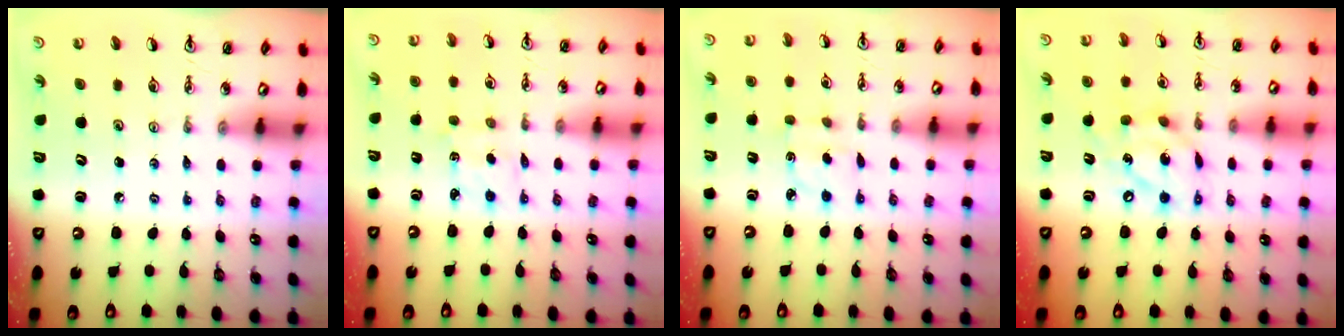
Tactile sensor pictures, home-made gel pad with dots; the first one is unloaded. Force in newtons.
{"total": 2.8, "press": 2.7, "slide": 0.6}
{"total": 2.6, "press": 2.5, "slide": 0.7}
{"total": 13.7, "press": 13.6, "slide": 1.3}